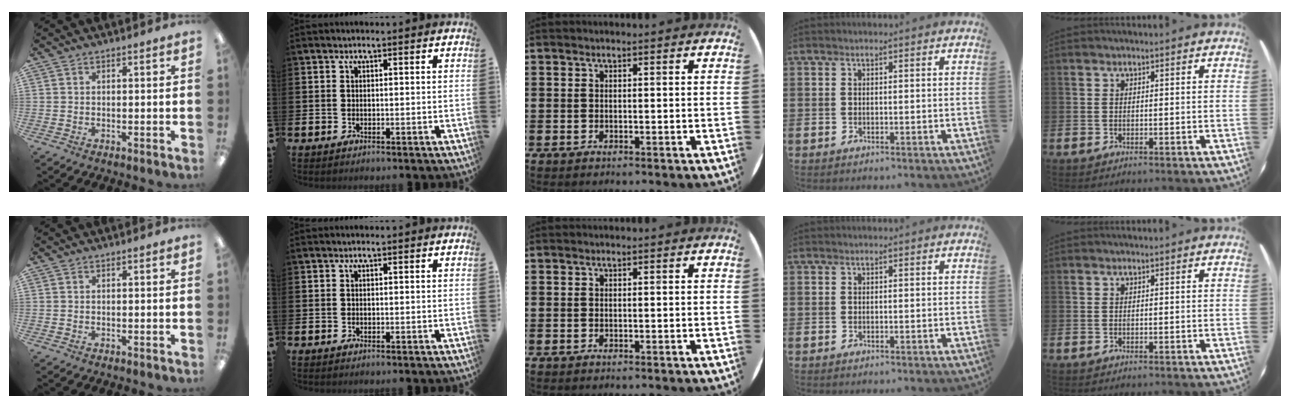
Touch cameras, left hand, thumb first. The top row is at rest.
{}